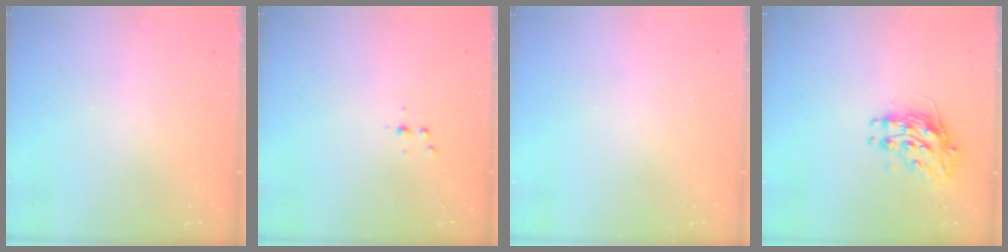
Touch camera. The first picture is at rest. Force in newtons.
{"total": 2.8, "press": 2.8, "slide": 0.4}
{"total": 0.0}
{"total": 9.3, "press": 9.3, "slide": 0.5}